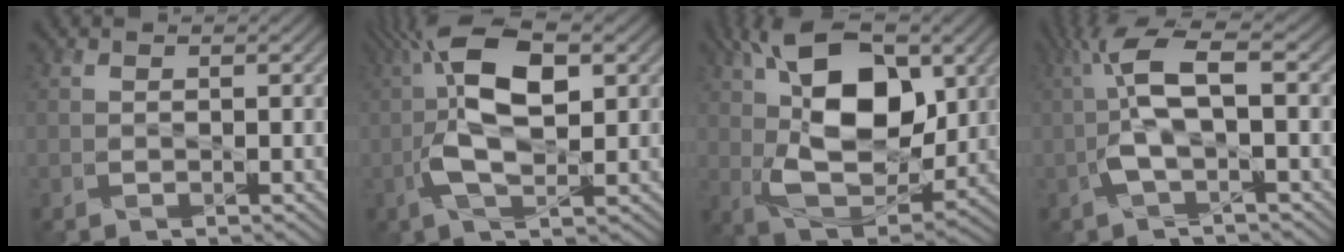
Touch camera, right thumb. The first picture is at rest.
{"total": 11.2, "force": [1.2, 4.3, 10.3], "torque": [-0.207, 0.020, 0.012]}
{"total": 15.8, "force": [4.3, 8.7, 12.4], "torque": [-0.230, 0.011, 0.068]}
{"total": 7.5, "force": [-0.1, 2.0, 7.2], "torque": [-0.156, 0.022, -0.012]}